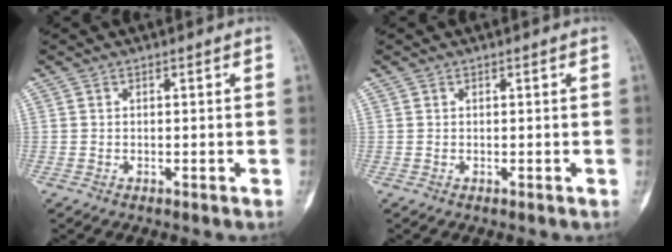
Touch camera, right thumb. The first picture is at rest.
{"total": 0.0}